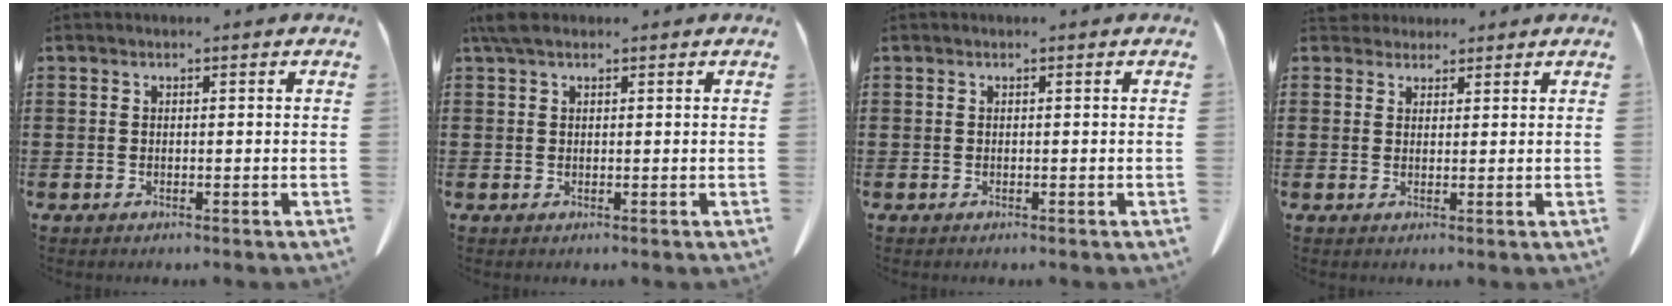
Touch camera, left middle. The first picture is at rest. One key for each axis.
{"total": 2.3, "fx": 1.5, "fy": 1.1, "fz": 1.4, "tx": -0.034, "ty": 0.006, "tz": 0.028}
{"total": 0.0}
{"total": 2.4, "fx": 2.2, "fy": 1.0, "fz": 0.2, "tx": -0.002, "ty": 0.000, "tz": 0.042}